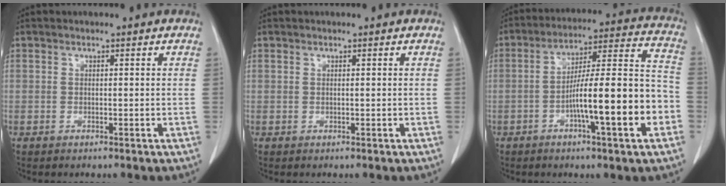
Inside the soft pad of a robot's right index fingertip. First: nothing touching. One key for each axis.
{"total": 0.0}
{"total": 16.4, "fx": -5.2, "fy": 1.4, "fz": 15.6, "tx": -0.239, "ty": 0.016, "tz": -0.079}